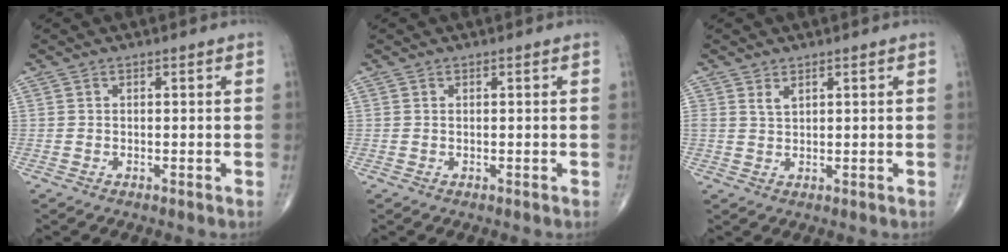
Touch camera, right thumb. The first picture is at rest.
{"total": 0.0}
{"total": 1.7, "force": [1.2, 0.8, 1.0], "torque": [-0.014, -0.006, 0.028]}